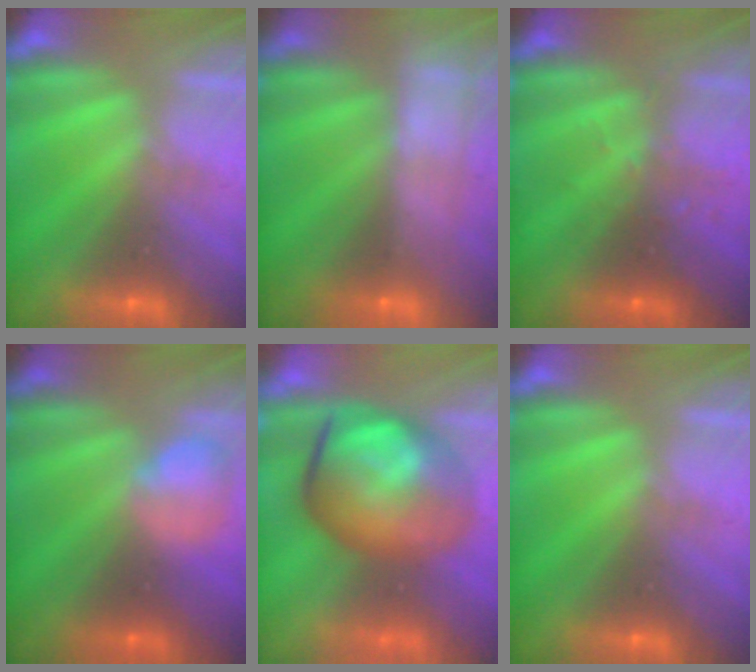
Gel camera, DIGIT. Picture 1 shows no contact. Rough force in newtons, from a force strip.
{"total": 5.8}
{"total": 2.8}
{"total": 2.4}
{"total": 7.7}
{"total": 0.0}